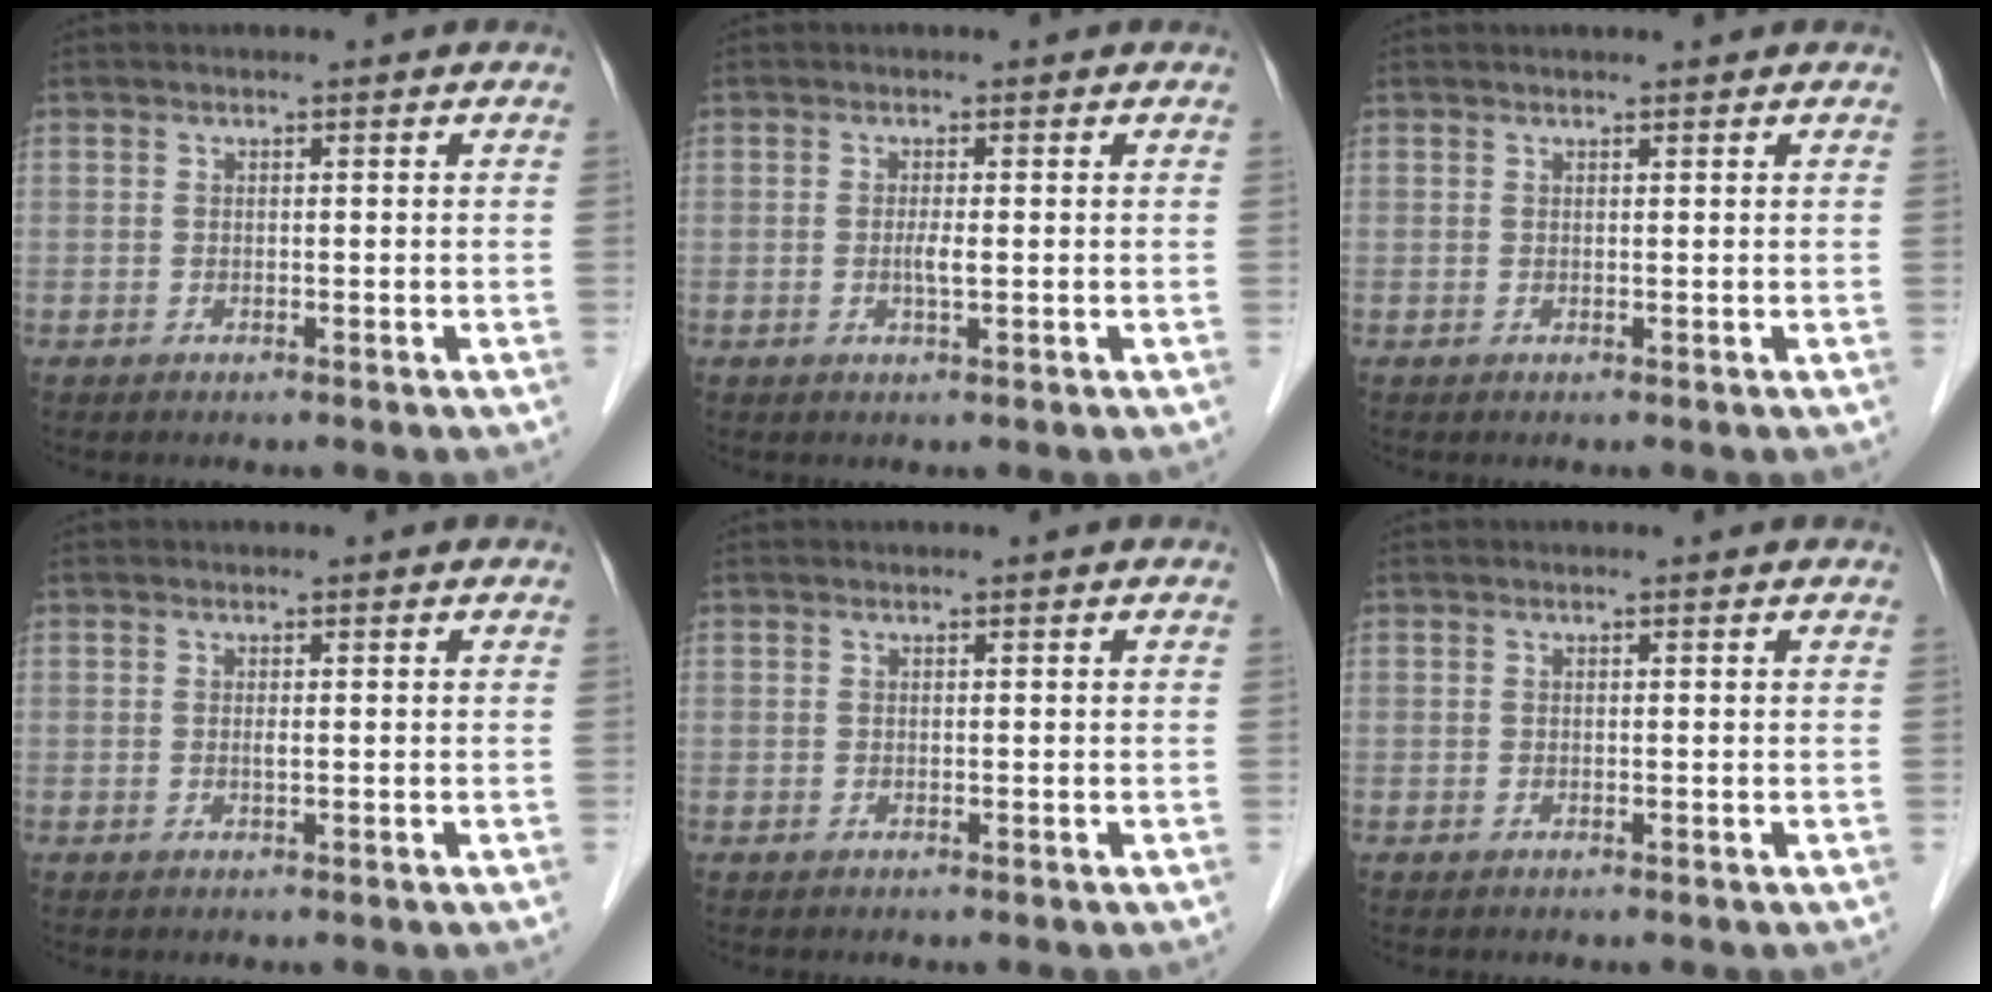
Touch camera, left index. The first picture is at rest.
{"total": 1.5, "force": [-0.1, 0.1, 1.5], "torque": [-0.031, -0.002, -0.002]}
{"total": 1.5, "force": [1.4, 0.2, 0.5], "torque": [-0.008, 0.014, 0.021]}
{"total": 0.5, "force": [0.2, 0.0, 0.5], "torque": [-0.011, -0.001, 0.002]}
{"total": 0.6, "force": [0.6, 0.0, 0.2], "torque": [-0.003, 0.008, 0.009]}
{"total": 0.8, "force": [0.8, 0.1, 0.1], "torque": [-0.008, 0.006, 0.006]}